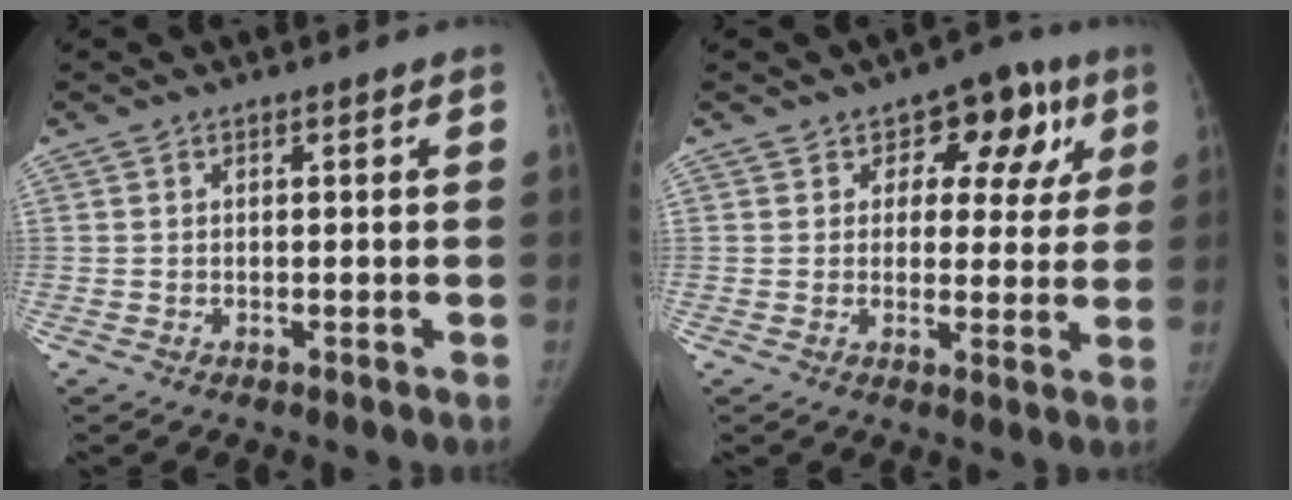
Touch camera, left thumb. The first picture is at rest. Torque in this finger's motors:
{"motor_torque": [-0.05, 0.67, -0.16, 0.12, -0.08]}